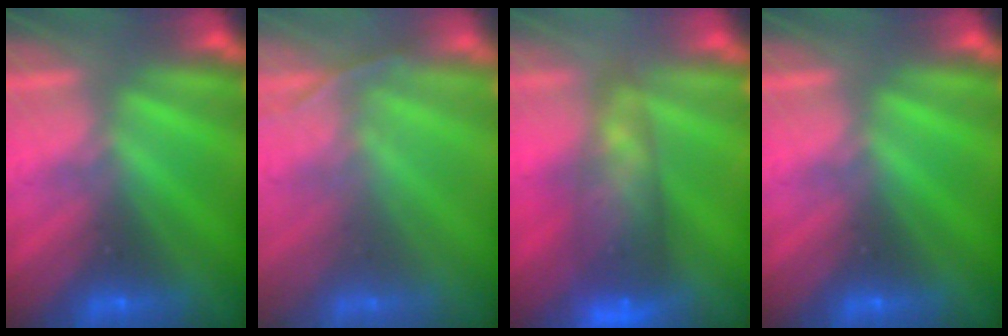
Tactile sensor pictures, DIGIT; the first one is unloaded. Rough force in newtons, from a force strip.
{"total": 1.6}
{"total": 7.4}
{"total": 0.0}